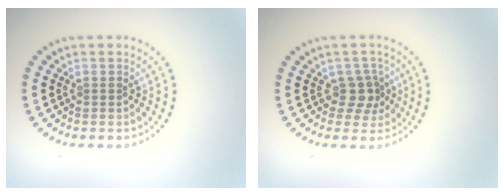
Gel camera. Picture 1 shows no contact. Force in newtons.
{"total": 2.4, "press": 1.8, "slide": 1.6}